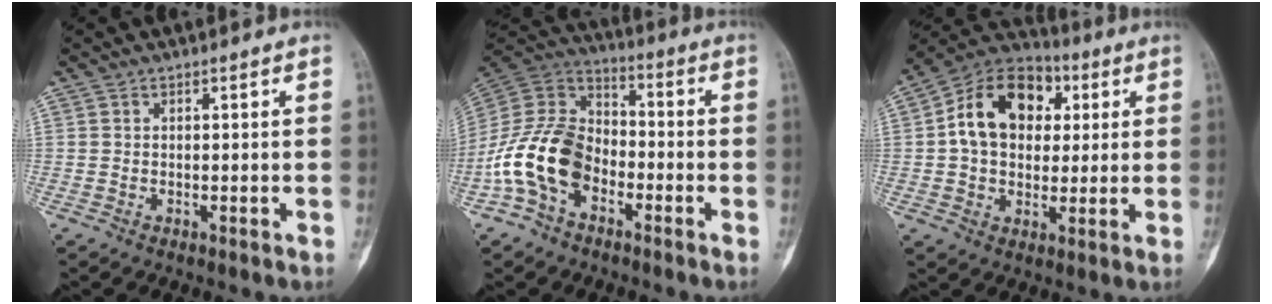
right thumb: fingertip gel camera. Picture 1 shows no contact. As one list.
[{"total": 15.6, "force": [-5.8, 10.5, 10.0], "torque": [-0.185, 0.059, -0.121]}, {"total": 16.1, "force": [3.1, 11.7, 10.5], "torque": [-0.147, 0.017, 0.043]}]